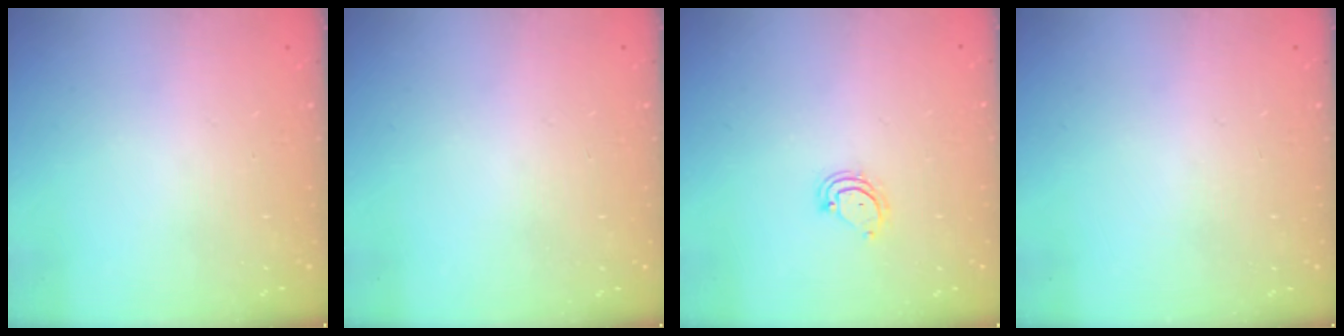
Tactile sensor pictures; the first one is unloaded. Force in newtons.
{"total": 0.0}
{"total": 4.2, "press": 4.1, "slide": 0.5}
{"total": 0.0}